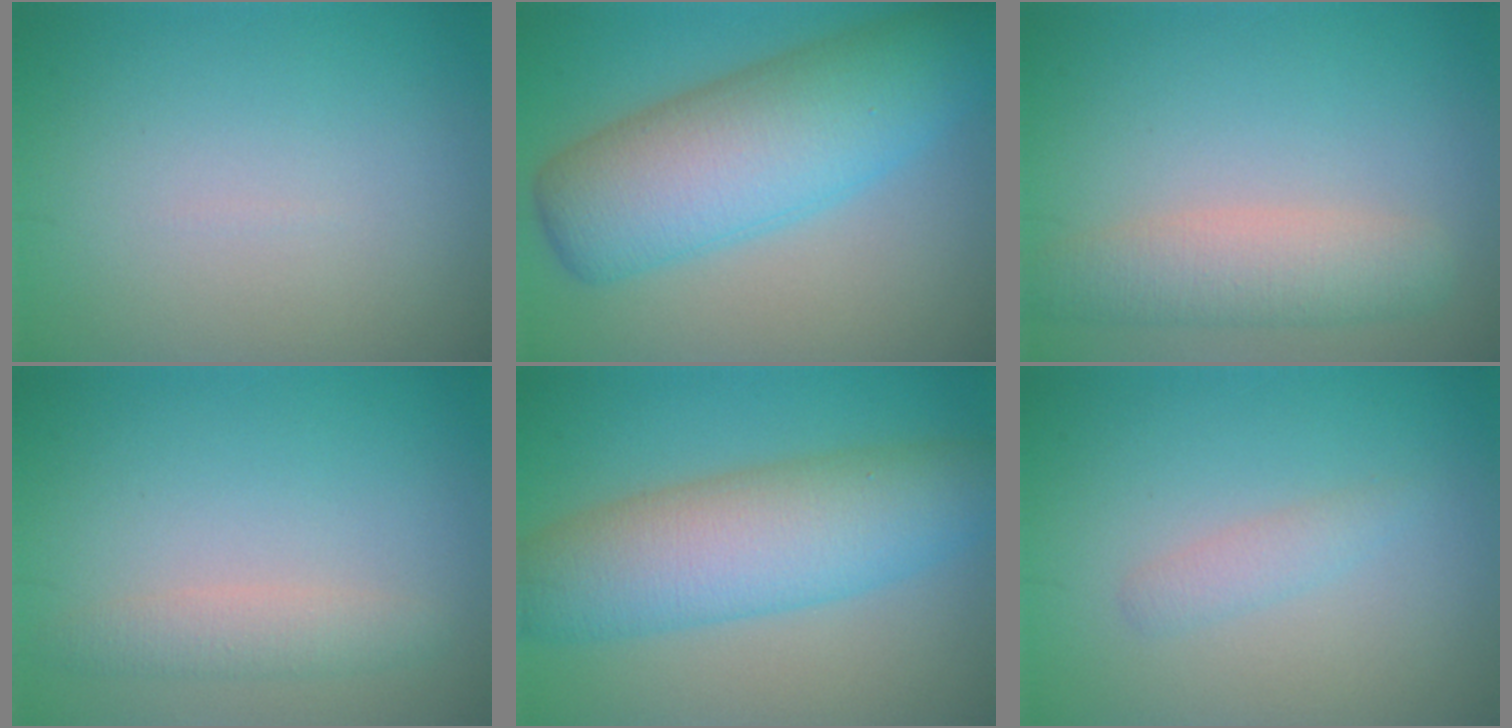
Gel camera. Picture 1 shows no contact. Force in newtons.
{"total": 10.0, "press": 10.0, "slide": 0.2}
{"total": 4.1, "press": 4.1, "slide": 0.1}
{"total": 2.1, "press": 2.1, "slide": 0.0}
{"total": 8.3, "press": 8.2, "slide": 0.4}
{"total": 1.4, "press": 1.4, "slide": 0.1}